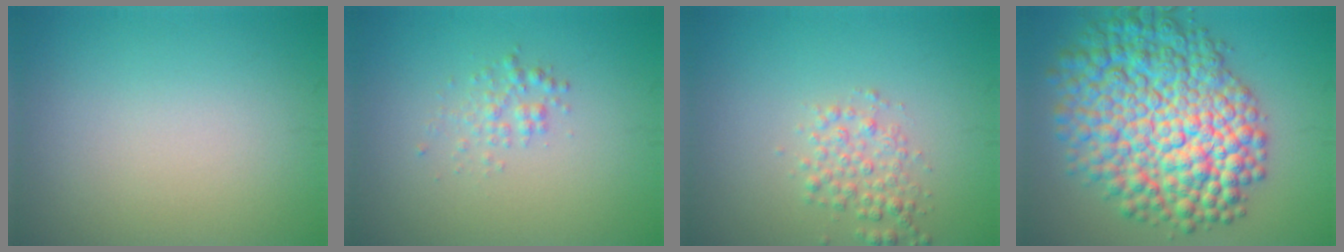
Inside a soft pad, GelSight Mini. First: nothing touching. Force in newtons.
{"total": 1.5, "press": 1.5, "slide": 0.0}
{"total": 2.4, "press": 2.4, "slide": 0.1}
{"total": 13.4, "press": 13.4, "slide": 0.3}